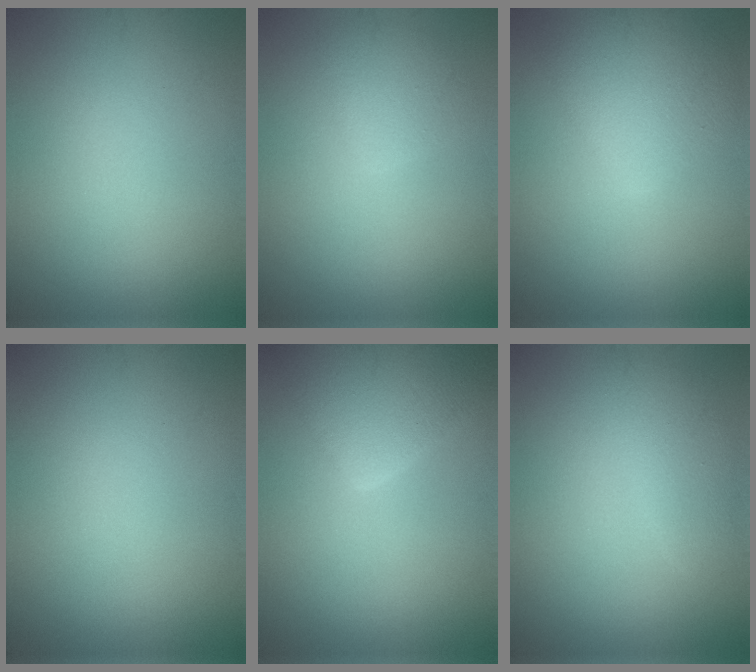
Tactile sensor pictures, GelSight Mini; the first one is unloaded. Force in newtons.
{"total": 2.4, "press": 2.4, "slide": 0.3}
{"total": 4.6, "press": 4.6, "slide": 0.2}
{"total": 0.0}
{"total": 5.9, "press": 5.8, "slide": 0.5}
{"total": 2.7, "press": 2.7, "slide": 0.1}